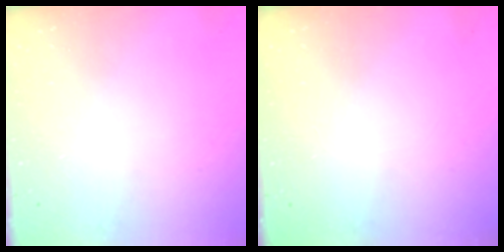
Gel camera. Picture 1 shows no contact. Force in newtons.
{"total": 0.0}